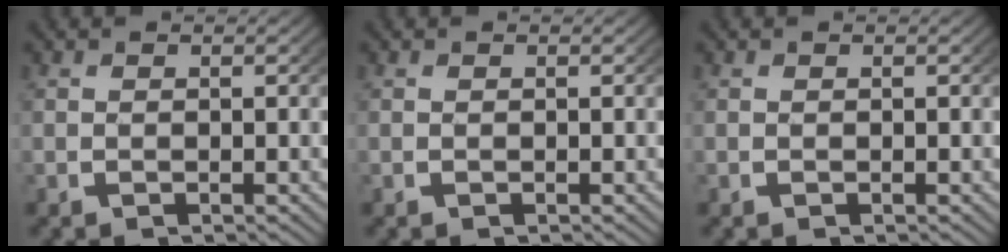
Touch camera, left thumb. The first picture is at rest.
{"total": 0.0}
{"total": 0.0}